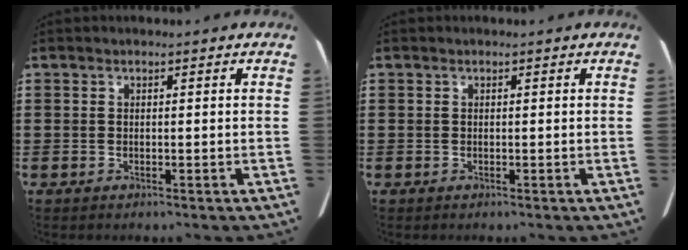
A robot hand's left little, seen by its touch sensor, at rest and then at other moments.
{"total": 0.0}